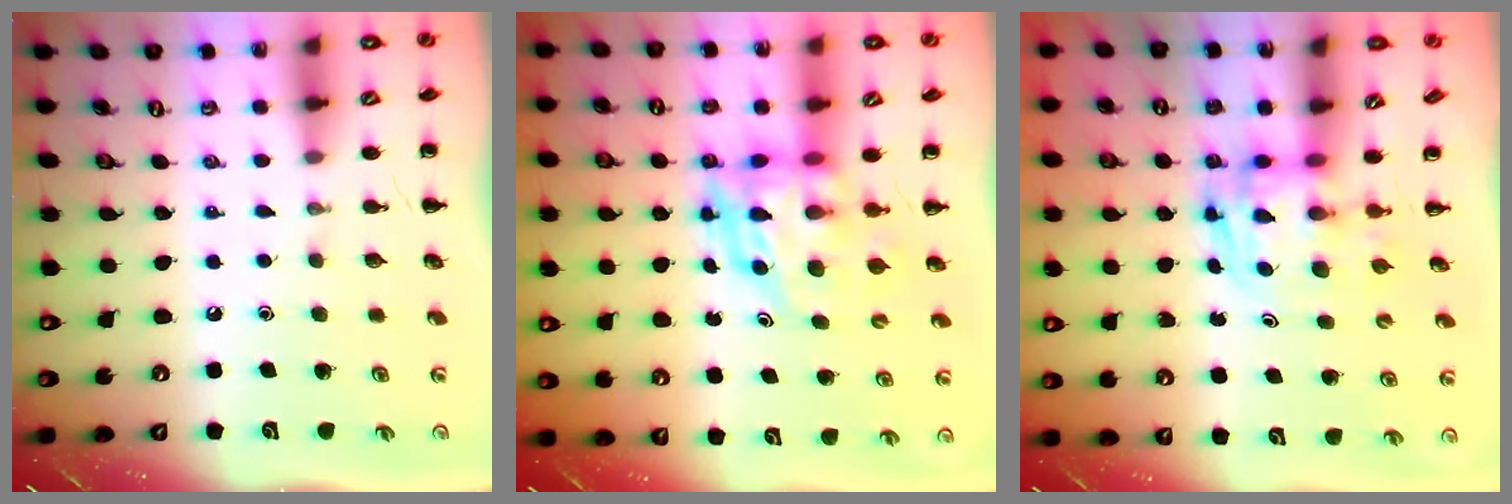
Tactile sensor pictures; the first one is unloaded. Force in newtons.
{"total": 5.5, "press": 5.2, "slide": 1.7}
{"total": 2.7, "press": 2.7, "slide": 0.5}